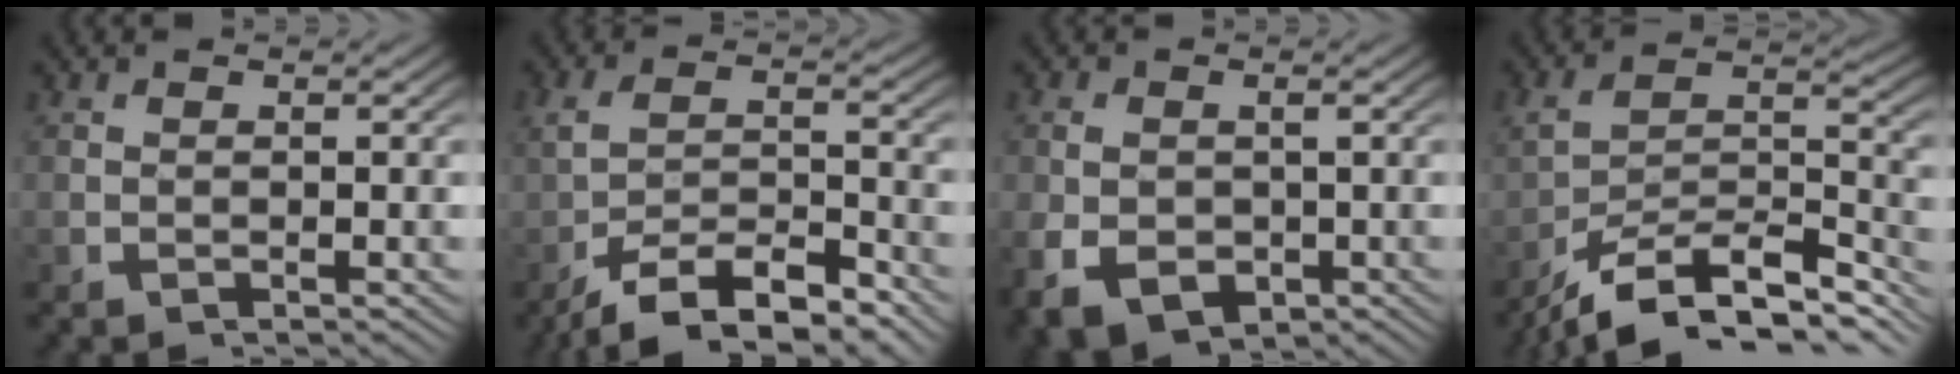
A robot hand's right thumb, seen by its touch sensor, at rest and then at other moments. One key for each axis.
{"total": 7.5, "fx": -4.6, "fy": 3.5, "fz": 4.7, "tx": -0.089, "ty": -0.019, "tz": -0.067}
{"total": 5.8, "fx": -1.8, "fy": 4.2, "fz": 3.6, "tx": -0.083, "ty": -0.036, "tz": -0.006}
{"total": 12.0, "fx": -7.7, "fy": 5.6, "fz": 7.3, "tx": -0.131, "ty": -0.039, "tz": -0.099}